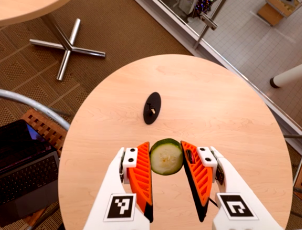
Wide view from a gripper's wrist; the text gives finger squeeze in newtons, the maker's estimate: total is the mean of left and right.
{"total": 7.8, "left": 8.1, "right": 7.4}